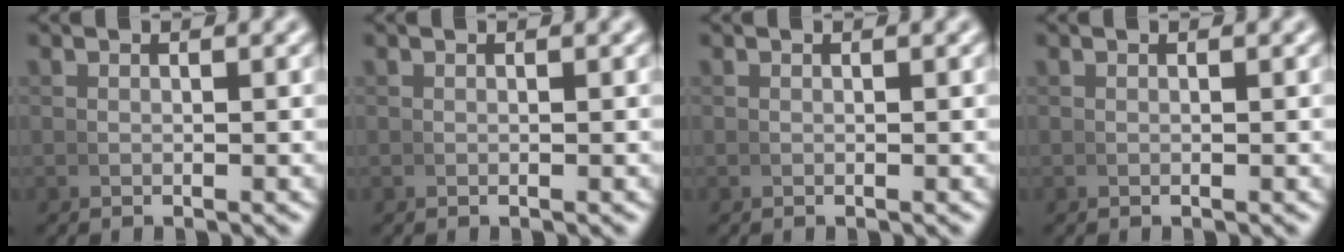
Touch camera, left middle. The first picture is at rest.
{"total": 0.0}
{"total": 0.8, "force": [0.1, -0.7, -0.2], "torque": [0.012, -0.004, 0.007]}
{"total": 0.0}